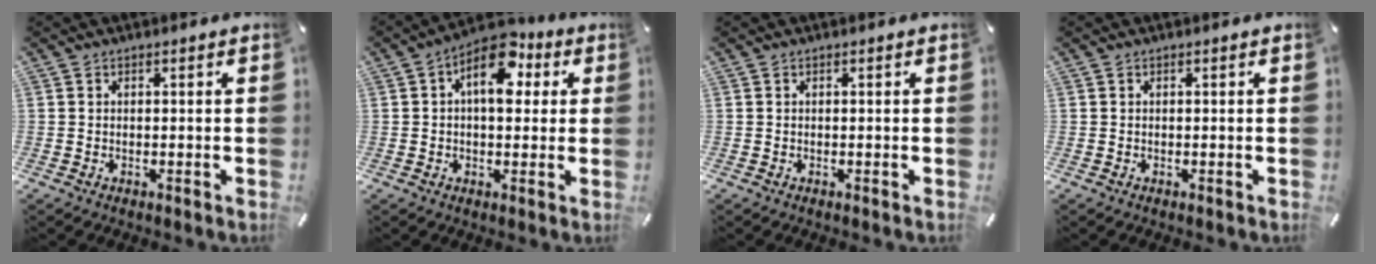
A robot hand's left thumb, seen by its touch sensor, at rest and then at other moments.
{"total": 10.6, "force": [3.5, 6.1, 7.9], "torque": [-0.098, -0.014, 0.058]}
{"total": 0.0}
{"total": 0.0}